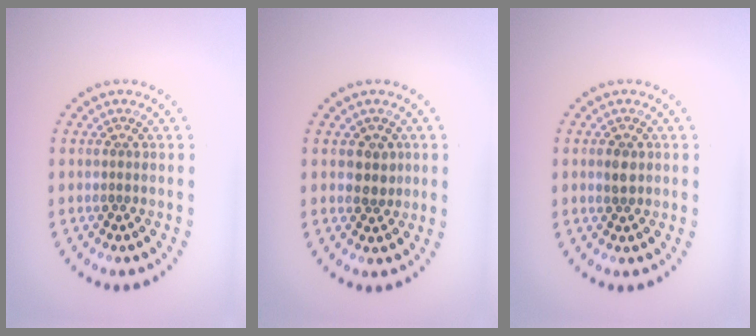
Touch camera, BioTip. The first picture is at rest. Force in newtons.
{"total": 2.0, "press": 1.8, "slide": 0.8}
{"total": 1.5, "press": 1.5, "slide": 0.1}